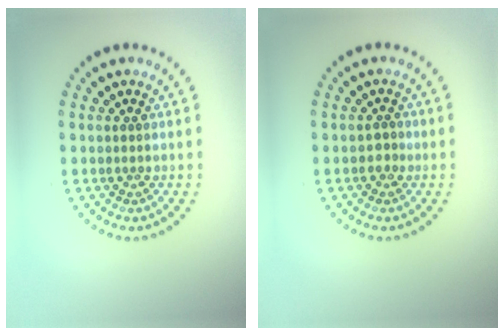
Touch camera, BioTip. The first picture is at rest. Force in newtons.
{"total": 1.0, "press": 0.9, "slide": 0.4}